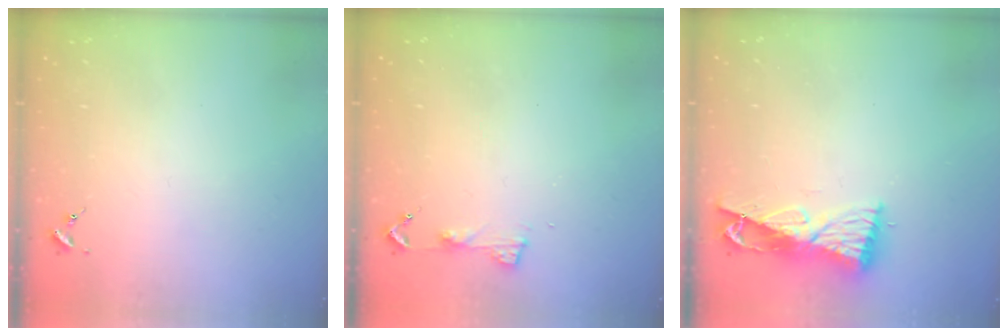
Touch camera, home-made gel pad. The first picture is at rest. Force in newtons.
{"total": 4.4, "press": 4.4, "slide": 0.5}
{"total": 9.2, "press": 9.2, "slide": 1.1}